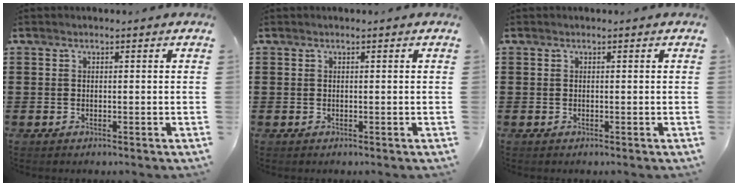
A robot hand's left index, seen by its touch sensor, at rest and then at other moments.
{"total": 0.0}
{"total": 0.0}